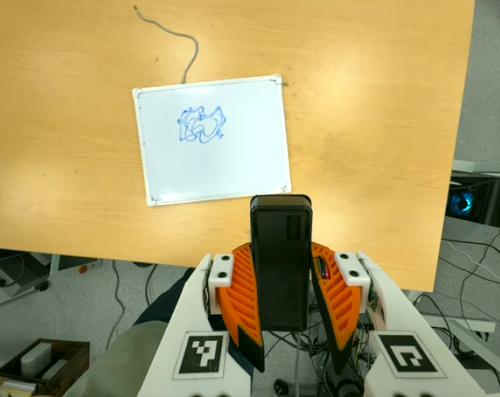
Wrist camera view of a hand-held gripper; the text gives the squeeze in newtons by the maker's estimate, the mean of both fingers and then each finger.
{"total": 9.2, "left": 7.1, "right": 11.4}